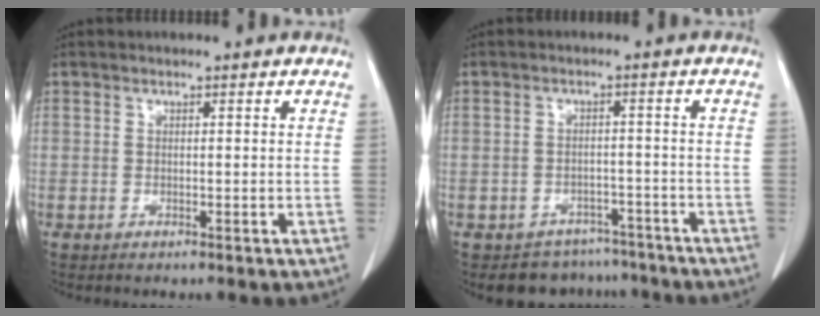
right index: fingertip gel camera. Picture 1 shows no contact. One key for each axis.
{"total": 6.4, "fx": -5.3, "fy": 3.6, "fz": -0.3, "tx": 0.019, "ty": 0.022, "tz": -0.069}